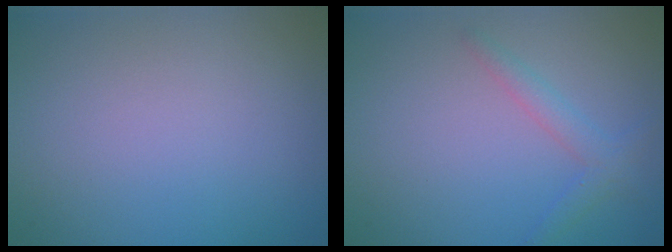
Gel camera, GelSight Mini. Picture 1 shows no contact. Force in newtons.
{"total": 1.9, "press": 1.9, "slide": 0.0}